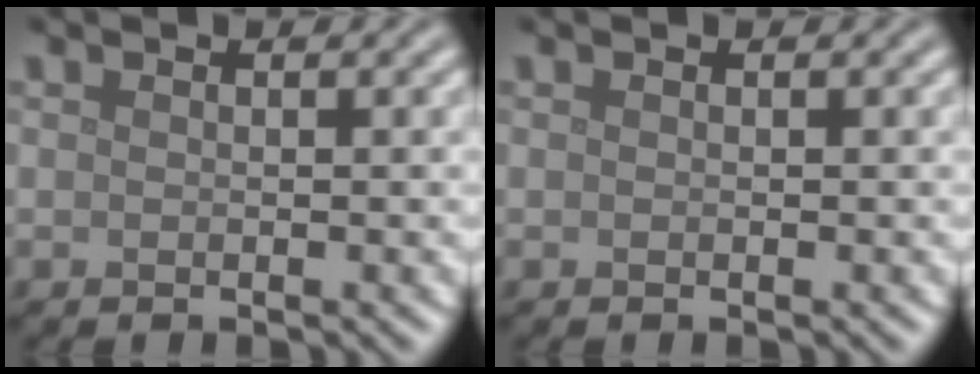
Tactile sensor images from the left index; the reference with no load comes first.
{"total": 0.0}